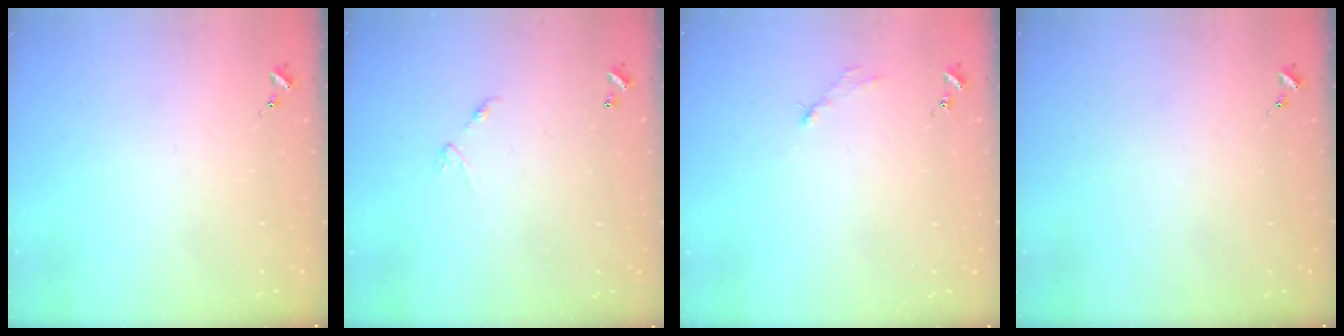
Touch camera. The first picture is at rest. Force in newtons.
{"total": 5.8, "press": 5.8, "slide": 0.4}
{"total": 2.6, "press": 2.6, "slide": 0.3}
{"total": 0.0}